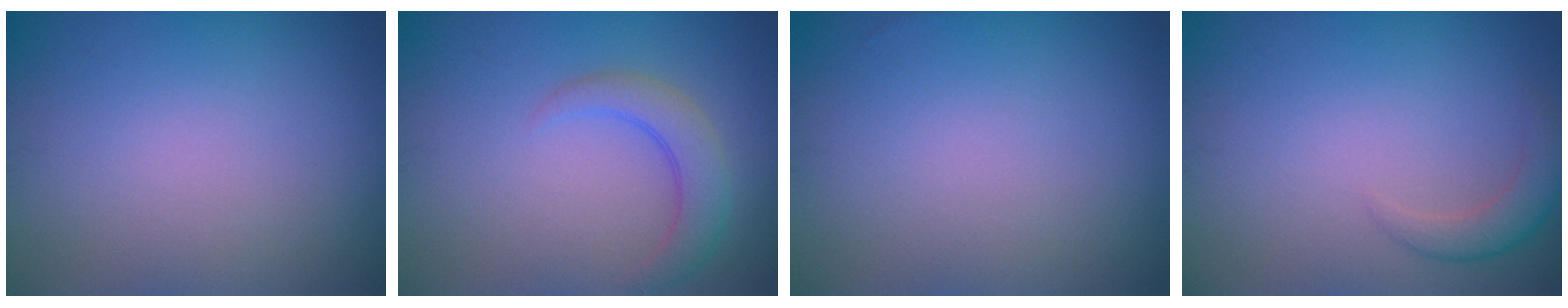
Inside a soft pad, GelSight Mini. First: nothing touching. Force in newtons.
{"total": 3.0, "press": 3.0, "slide": 0.3}
{"total": 0.0}
{"total": 2.0, "press": 2.0, "slide": 0.2}